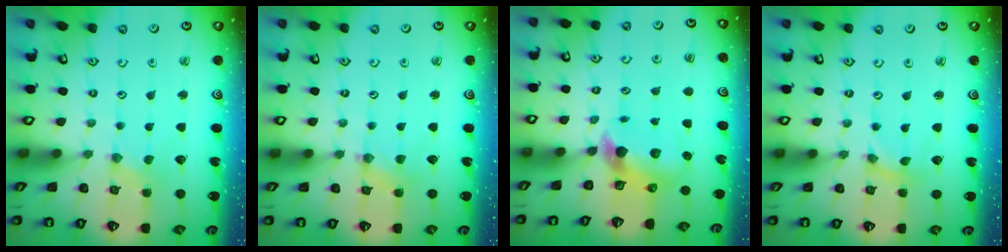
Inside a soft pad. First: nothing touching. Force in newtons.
{"total": 2.7, "press": 2.7, "slide": 0.3}
{"total": 5.2, "press": 5.1, "slide": 0.8}
{"total": 0.0}